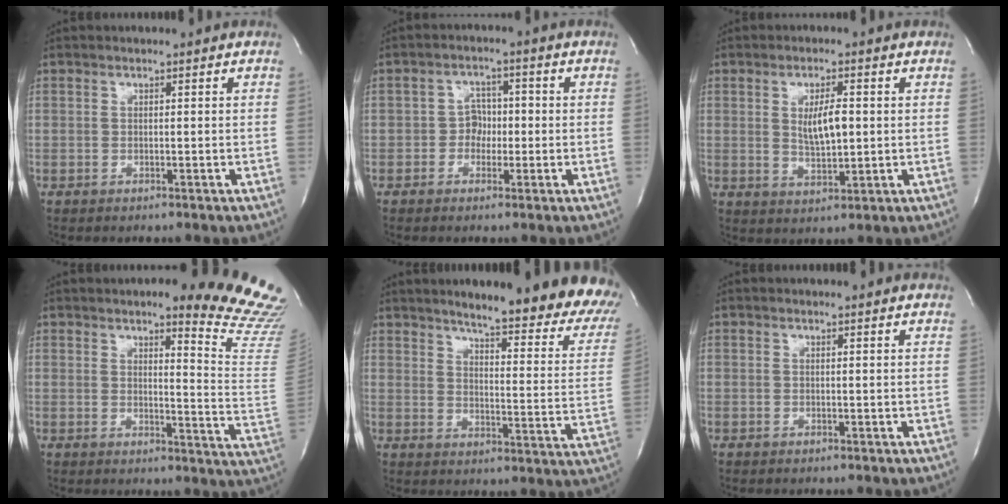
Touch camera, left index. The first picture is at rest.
{"total": 3.5, "force": [-0.8, 2.8, 1.9], "torque": [-0.023, 0.012, -0.017]}
{"total": 5.4, "force": [0.8, 1.7, 5.1], "torque": [-0.090, -0.001, 0.019]}
{"total": 16.1, "force": [14.4, 0.3, 7.3], "torque": [-0.081, -0.109, 0.150]}
{"total": 24.8, "force": [20.9, 3.1, 12.9], "torque": [-0.169, -0.076, 0.244]}
{"total": 2.3, "force": [2.2, 0.2, 0.5], "torque": [-0.016, 0.004, 0.016]}